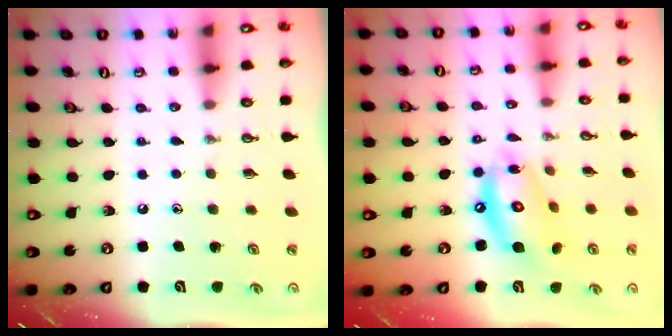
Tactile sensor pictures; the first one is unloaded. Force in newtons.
{"total": 14.2, "press": 14.1, "slide": 1.2}